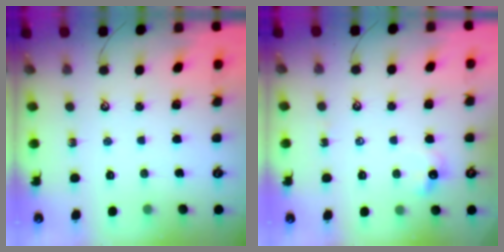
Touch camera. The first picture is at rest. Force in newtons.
{"total": 2.8, "press": 2.7, "slide": 0.6}